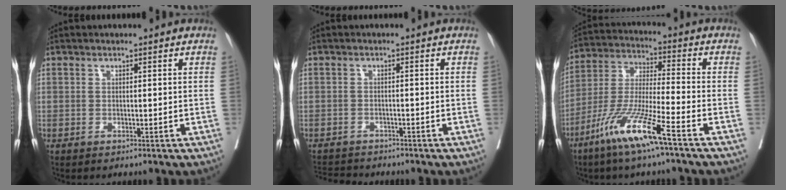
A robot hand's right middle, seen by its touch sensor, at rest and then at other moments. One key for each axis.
{"total": 5.4, "fx": -5.1, "fy": 1.5, "fz": 0.9, "tx": -0.013, "ty": -0.007, "tz": -0.082}
{"total": 12.5, "fx": -7.5, "fy": -0.3, "fz": 10.0, "tx": -0.206, "ty": -0.029, "tz": -0.153}